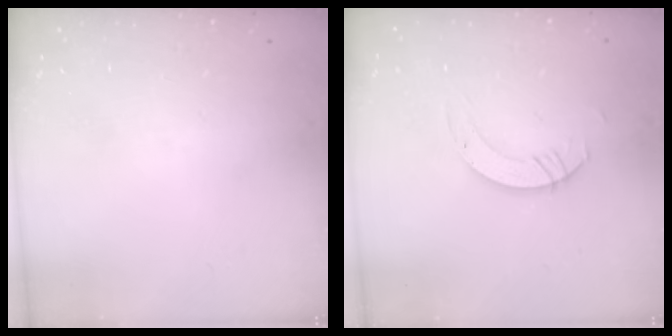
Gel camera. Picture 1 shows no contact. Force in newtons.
{"total": 4.4, "press": 4.4, "slide": 0.0}